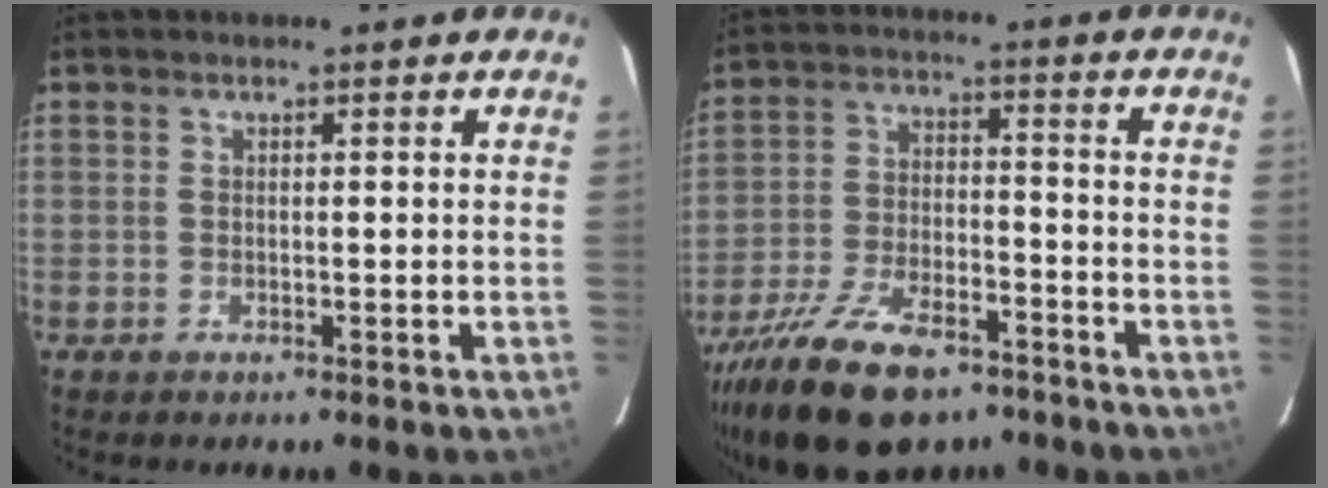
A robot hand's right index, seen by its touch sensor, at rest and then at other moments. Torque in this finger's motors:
{"motor_torque": [1.56, -0.58, 0.75, 0.21]}